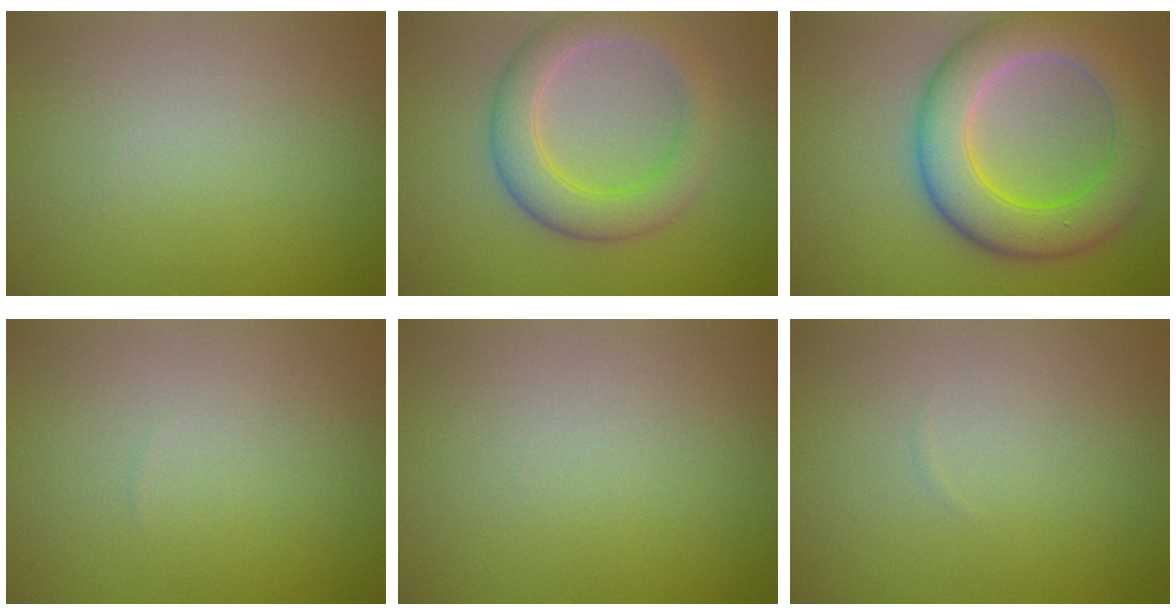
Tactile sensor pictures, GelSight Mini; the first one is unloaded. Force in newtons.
{"total": 5.0, "press": 5.0, "slide": 0.1}
{"total": 8.3, "press": 8.3, "slide": 0.4}
{"total": 0.0}
{"total": 0.0}
{"total": 0.0}